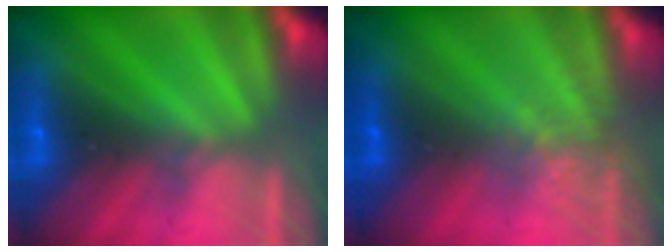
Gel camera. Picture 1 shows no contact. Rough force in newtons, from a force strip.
{"total": 2.8}